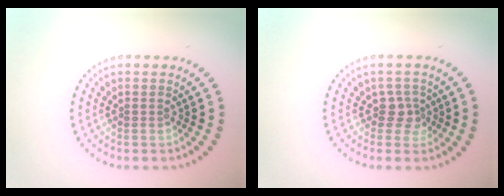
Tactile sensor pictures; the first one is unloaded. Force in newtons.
{"total": 1.8, "press": 1.3, "slide": 1.1}